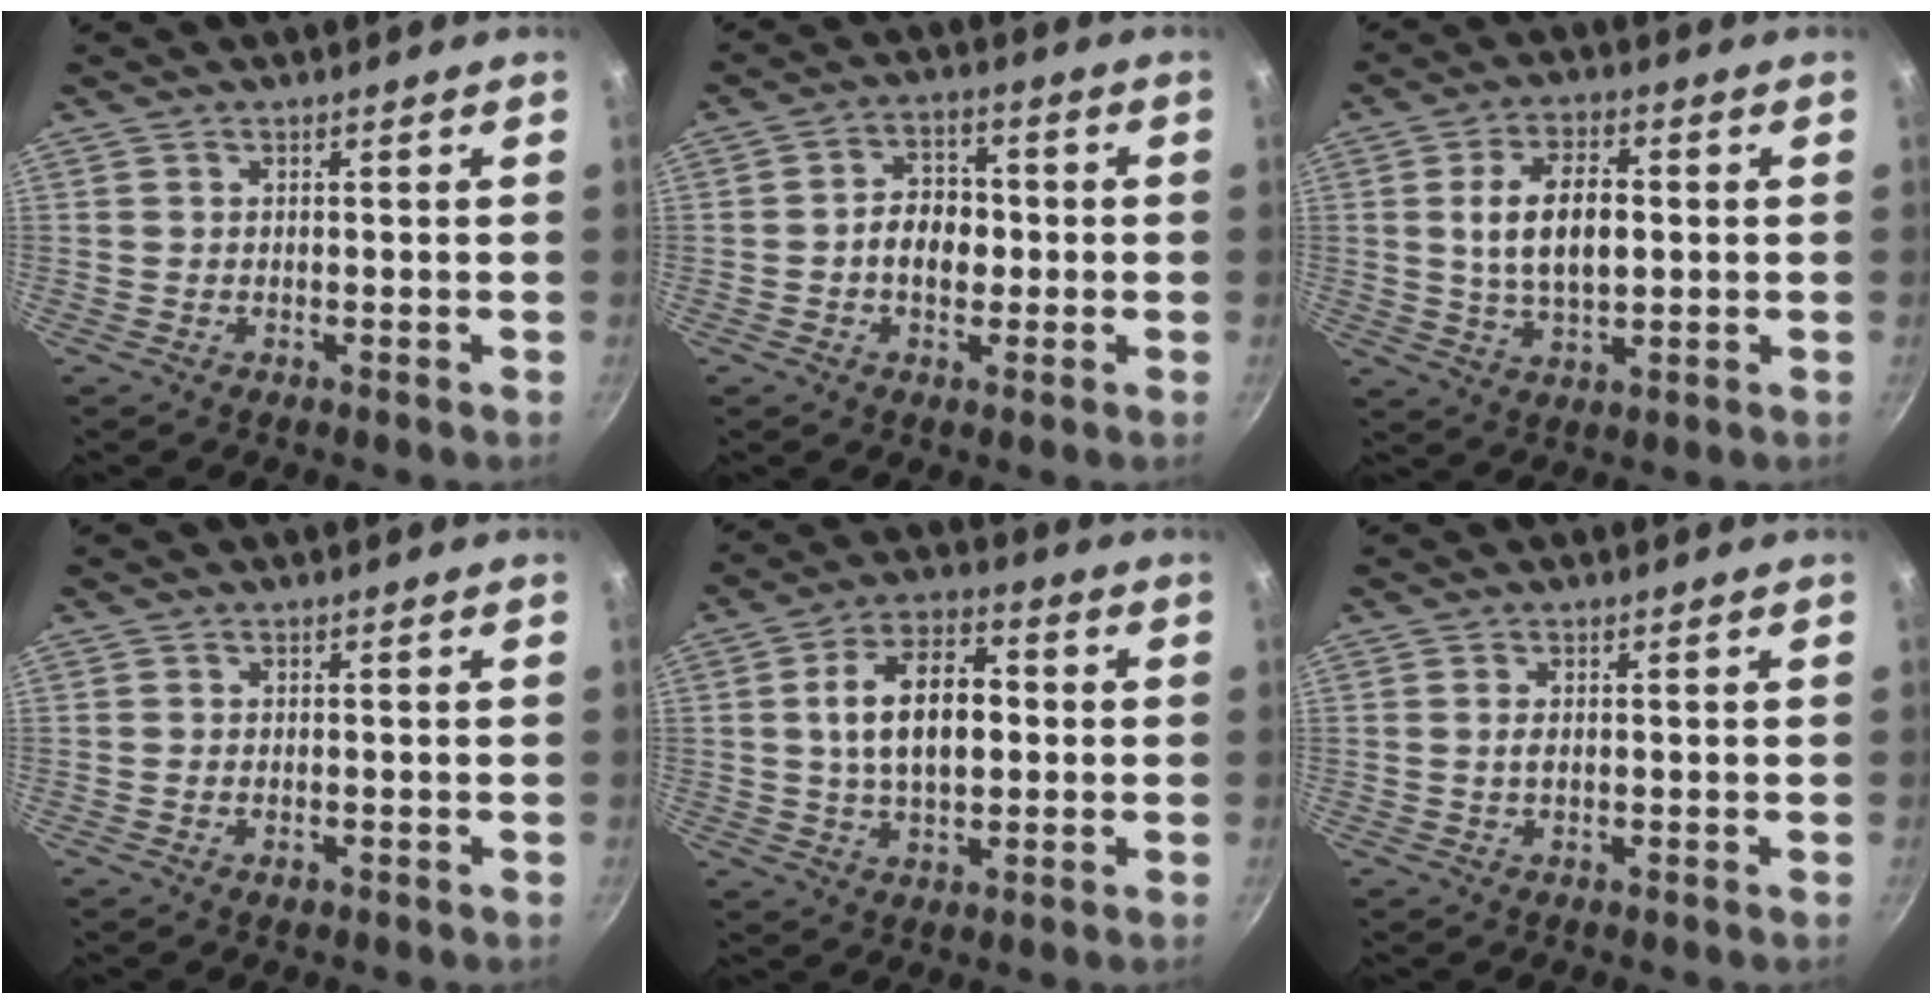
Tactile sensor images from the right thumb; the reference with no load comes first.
{"total": 7.4, "force": [-0.8, 5.2, 5.2], "torque": [-0.059, 0.018, -0.021]}
{"total": 10.9, "force": [1.1, 5.8, 9.2], "torque": [-0.154, 0.003, 0.024]}
{"total": 0.9, "force": [-0.4, 0.6, 0.6], "torque": [-0.013, 0.003, -0.006]}
{"total": 13.4, "force": [1.1, 7.7, 11.0], "torque": [-0.172, 0.016, 0.014]}
{"total": 1.3, "force": [0.1, 0.7, 1.1], "torque": [-0.021, -0.001, 0.003]}